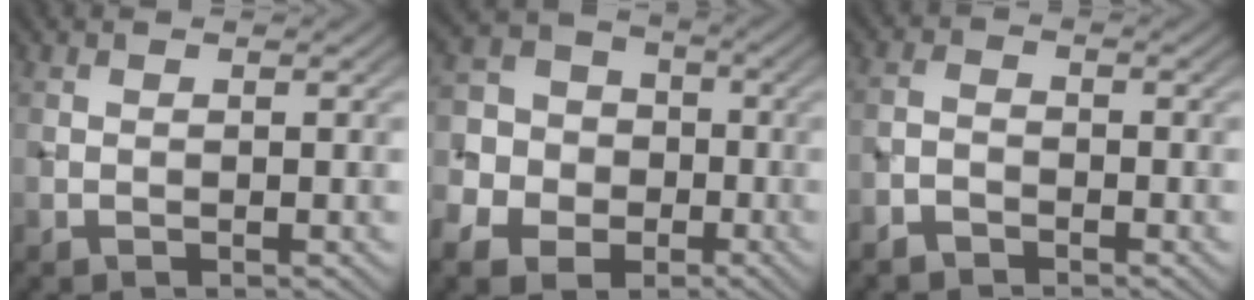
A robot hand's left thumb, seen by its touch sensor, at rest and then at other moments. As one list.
[{"total": 10.2, "force": [-4.6, 8.2, 4.1], "torque": [-0.111, -0.028, -0.109]}, {"total": 2.2, "force": [-2.0, 0.9, 0.5], "torque": [-0.007, 0.000, -0.047]}]